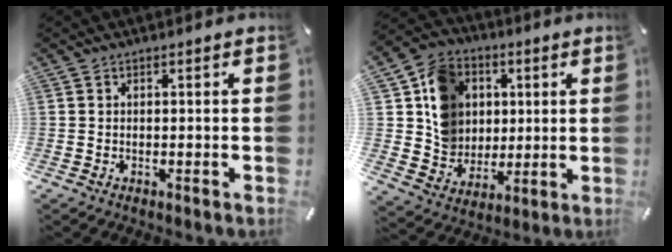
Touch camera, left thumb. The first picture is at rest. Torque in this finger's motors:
{"motor_torque": [1.75, 2.25, 0.90, -0.86, 0.40]}